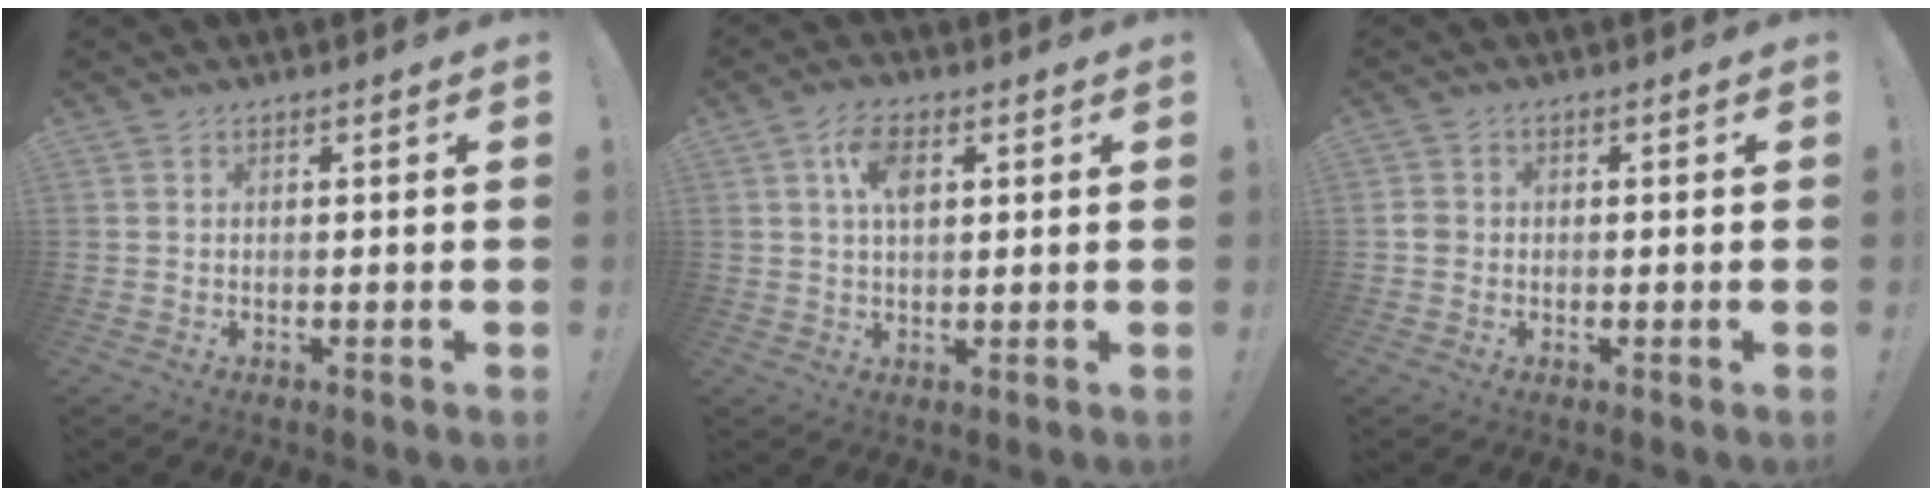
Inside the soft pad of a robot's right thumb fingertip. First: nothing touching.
{"total": 7.0, "force": [2.1, 3.7, 5.6], "torque": [-0.101, 0.005, 0.038]}
{"total": 2.2, "force": [-0.4, 1.9, 0.9], "torque": [-0.014, 0.007, -0.006]}